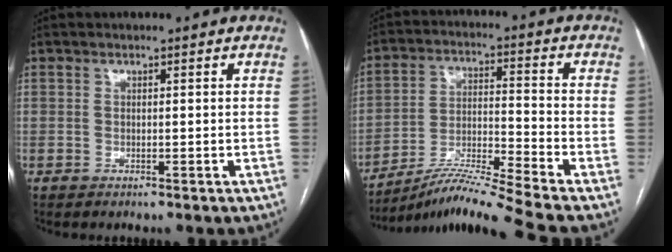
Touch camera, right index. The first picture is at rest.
{"total": 12.7, "force": [-11.1, -3.3, 5.3], "torque": [-0.099, -0.003, -0.198]}